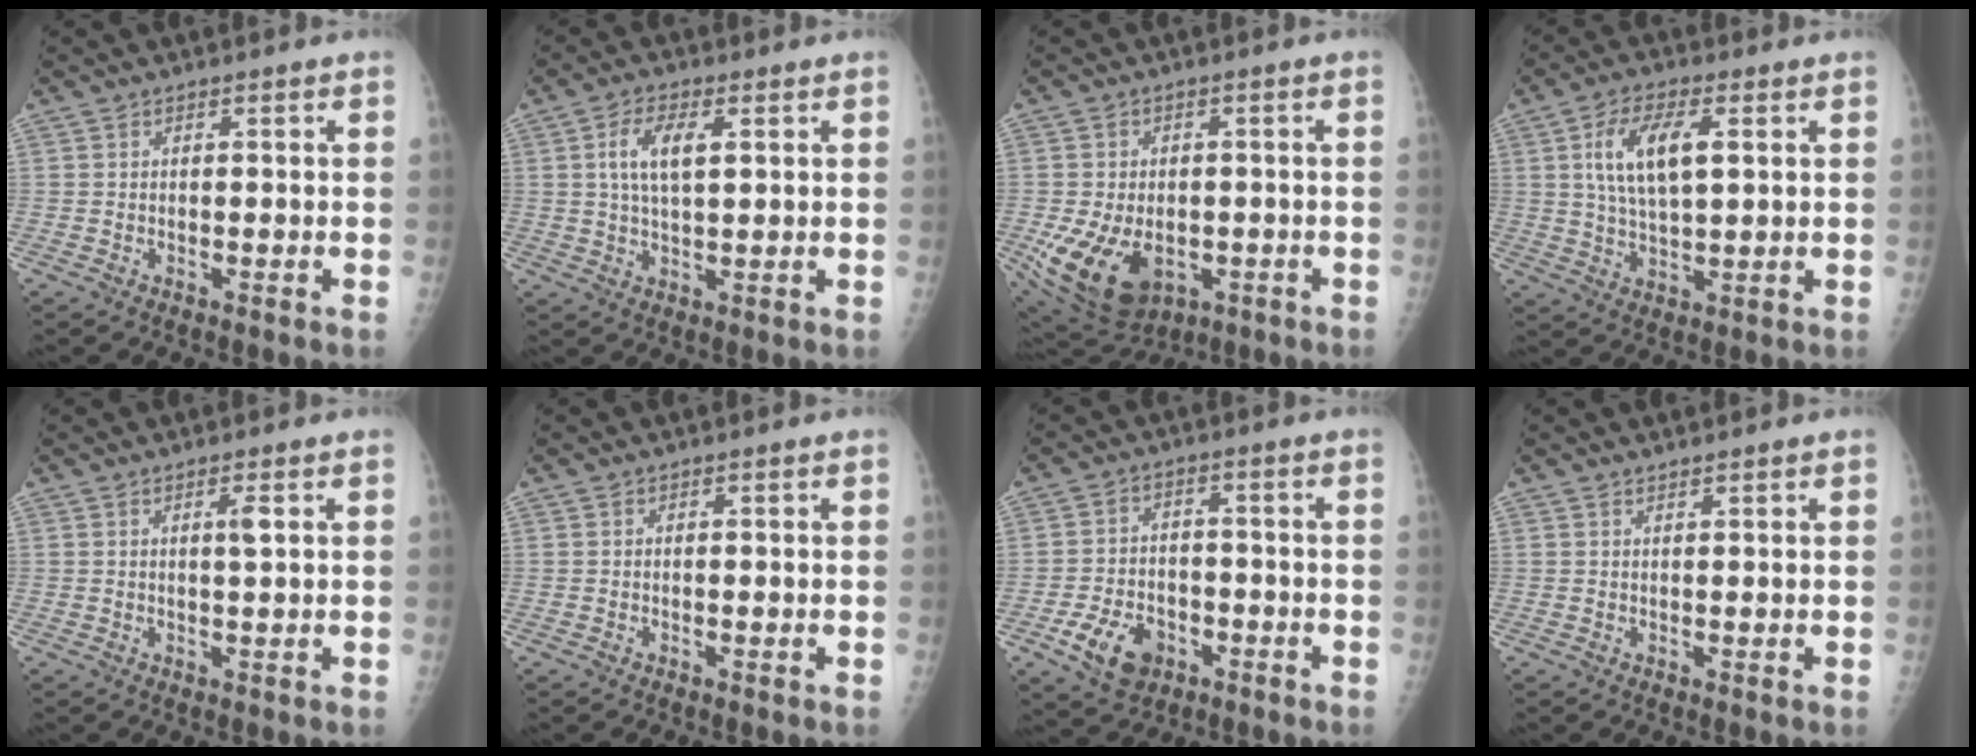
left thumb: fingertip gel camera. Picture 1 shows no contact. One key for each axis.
{"total": 7.0, "fx": 1.9, "fy": 3.1, "fz": 6.0, "tx": -0.117, "ty": 0.001, "tz": 0.036}
{"total": 15.6, "fx": -4.7, "fy": 10.6, "fz": 10.4, "tx": -0.192, "ty": -0.001, "tz": -0.052}
{"total": 10.6, "fx": 2.8, "fy": 4.6, "fz": 9.1, "tx": -0.168, "ty": -0.003, "tz": 0.053}
{"total": 1.9, "fx": 0.6, "fy": 0.1, "fz": 1.8, "tx": -0.033, "ty": -0.003, "tz": 0.011}
{"total": 0.0}
{"total": 8.9, "fx": -4.4, "fy": 6.2, "fz": 4.6, "tx": -0.065, "ty": 0.022, "tz": -0.070}
{"total": 0.7, "fx": 0.7, "fy": -0.1, "fz": 0.3, "tx": -0.005, "ty": -0.005, "tz": 0.014}